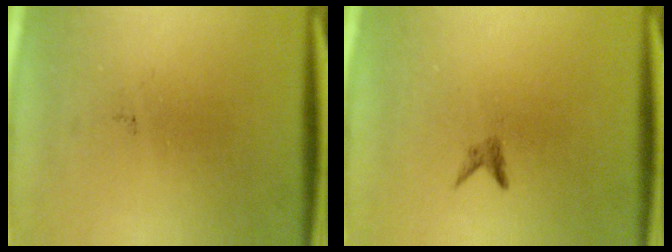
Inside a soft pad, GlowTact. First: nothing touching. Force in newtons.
{"total": 0.8}